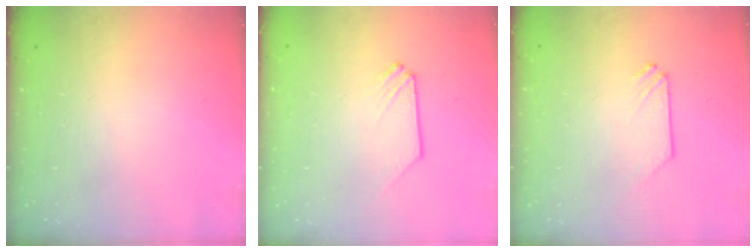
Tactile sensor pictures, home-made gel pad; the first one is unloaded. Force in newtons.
{"total": 0.0}
{"total": 0.0}